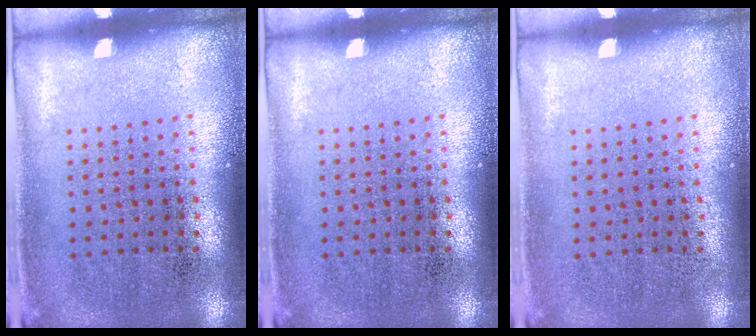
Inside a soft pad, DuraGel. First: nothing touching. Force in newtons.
{"total": 0.0}
{"total": 0.0}